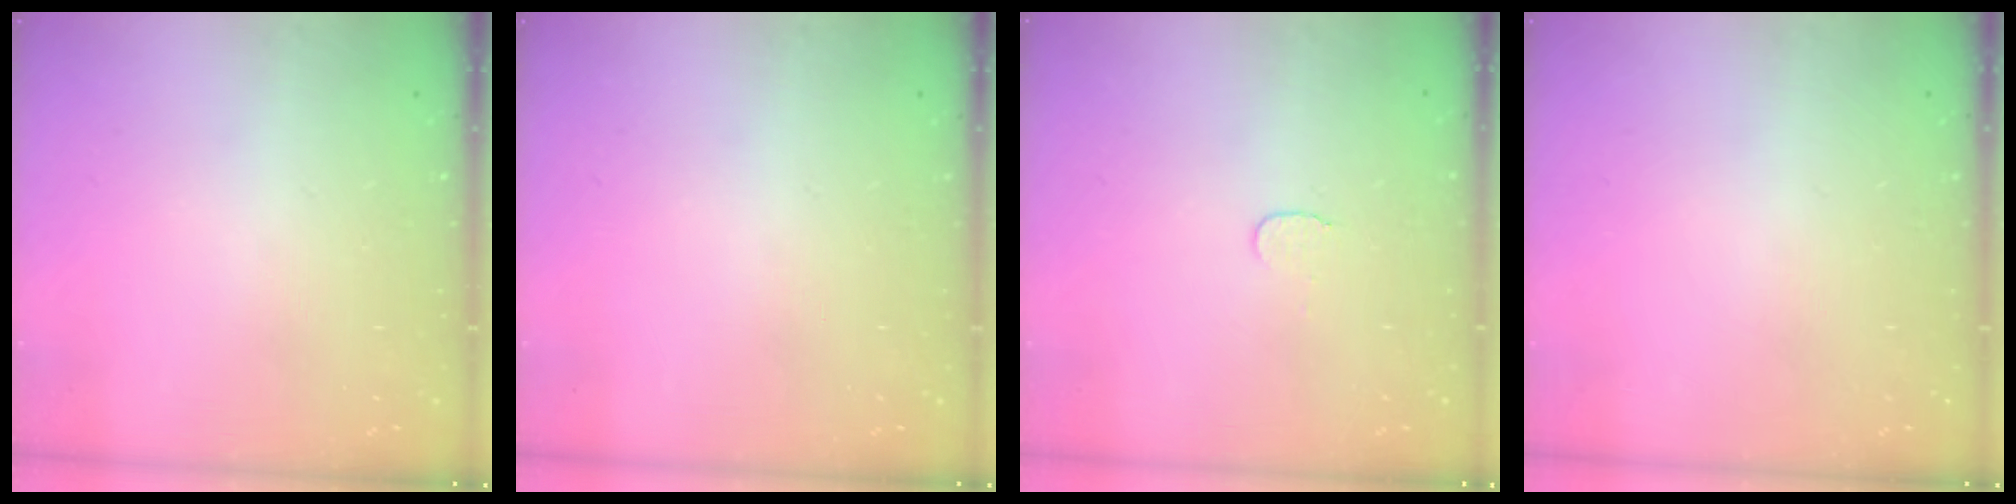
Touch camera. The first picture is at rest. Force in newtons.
{"total": 0.0}
{"total": 3.5, "press": 3.5, "slide": 0.3}
{"total": 0.0}